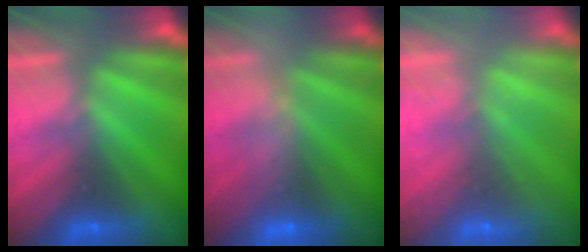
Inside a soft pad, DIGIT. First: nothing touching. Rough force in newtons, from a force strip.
{"total": 2.4}
{"total": 8.9}